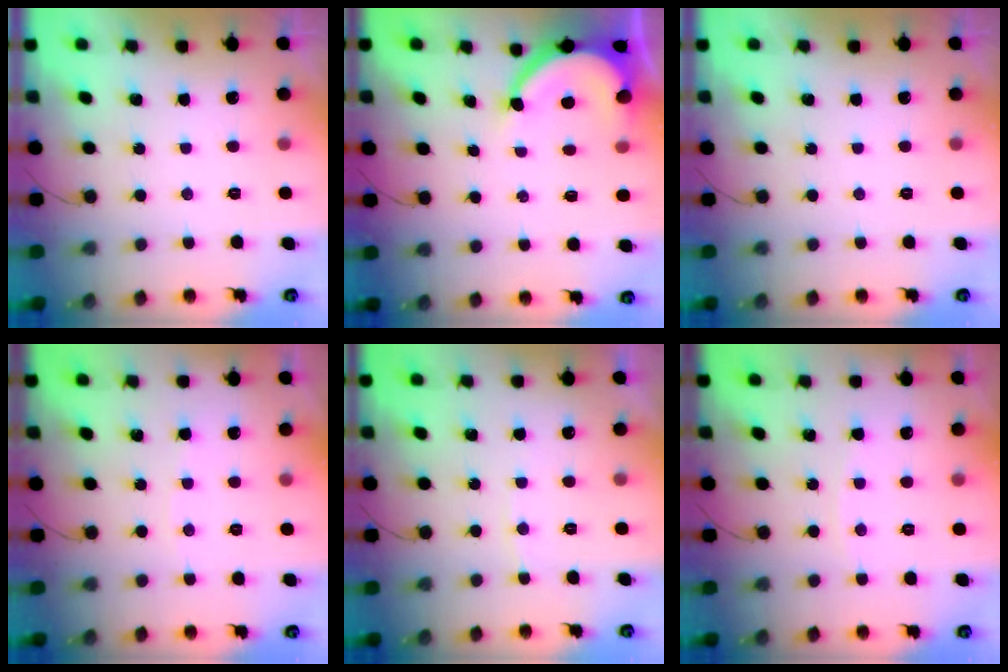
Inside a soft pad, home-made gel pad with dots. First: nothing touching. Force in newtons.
{"total": 8.1, "press": 8.0, "slide": 0.8}
{"total": 0.0}
{"total": 1.0, "press": 0.9, "slide": 0.2}
{"total": 2.9, "press": 2.9, "slide": 0.3}
{"total": 2.7, "press": 2.7, "slide": 0.5}